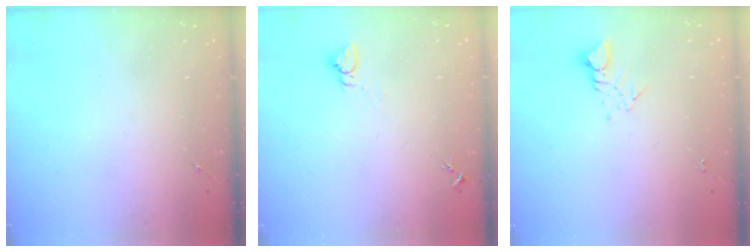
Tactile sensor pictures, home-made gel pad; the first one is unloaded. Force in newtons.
{"total": 3.2, "press": 3.2, "slide": 0.1}
{"total": 3.2, "press": 3.2, "slide": 0.2}